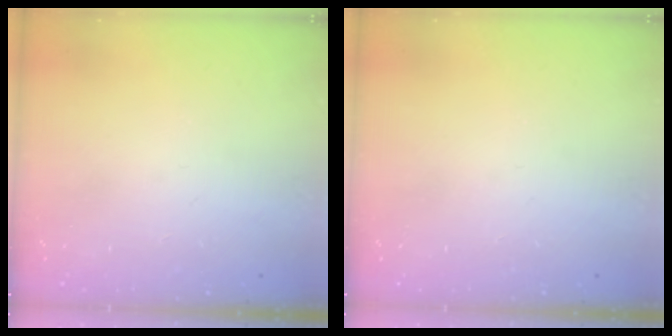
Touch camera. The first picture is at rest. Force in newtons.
{"total": 0.0}